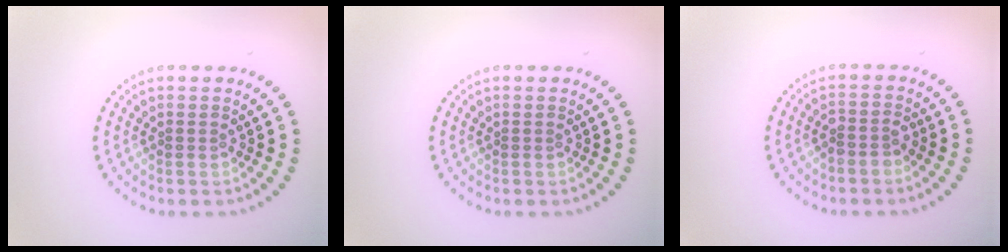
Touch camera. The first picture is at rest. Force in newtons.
{"total": 0.0}
{"total": 1.6, "press": 1.5, "slide": 0.7}